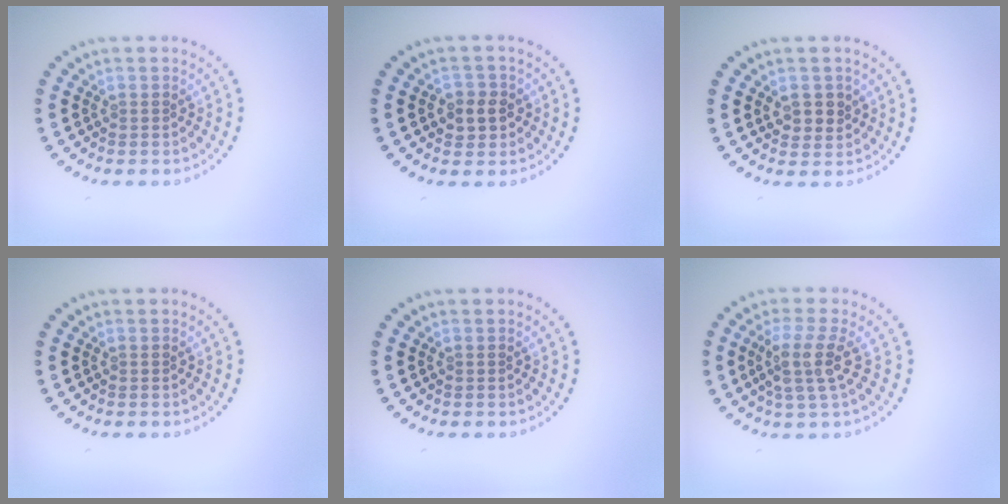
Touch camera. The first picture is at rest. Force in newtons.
{"total": 2.3, "press": 2.3, "slide": 0.6}
{"total": 2.0, "press": 2.0, "slide": 0.6}
{"total": 0.0}
{"total": 0.0}
{"total": 3.4, "press": 2.6, "slide": 2.2}